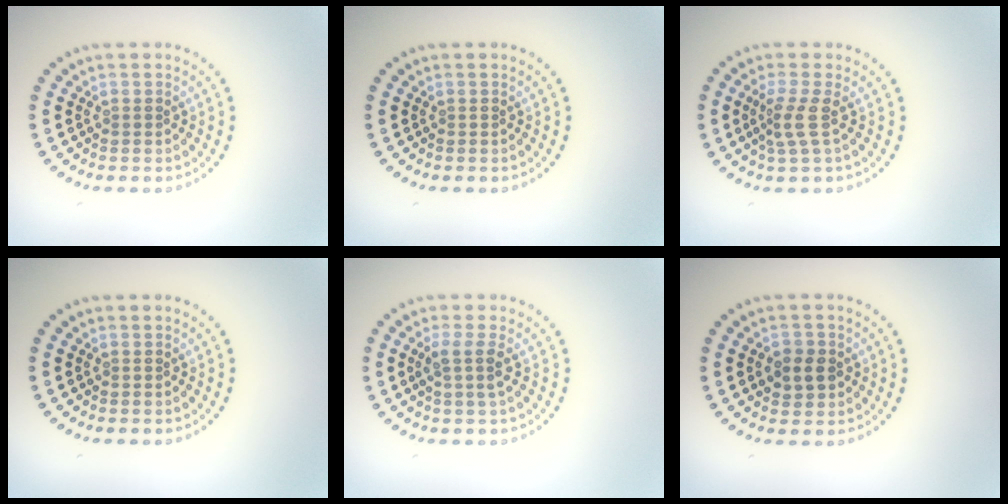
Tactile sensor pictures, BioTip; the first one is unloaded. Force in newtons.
{"total": 0.0}
{"total": 2.3, "press": 1.6, "slide": 1.6}
{"total": 0.0}
{"total": 1.9, "press": 1.5, "slide": 1.1}
{"total": 2.5, "press": 2.5, "slide": 0.5}